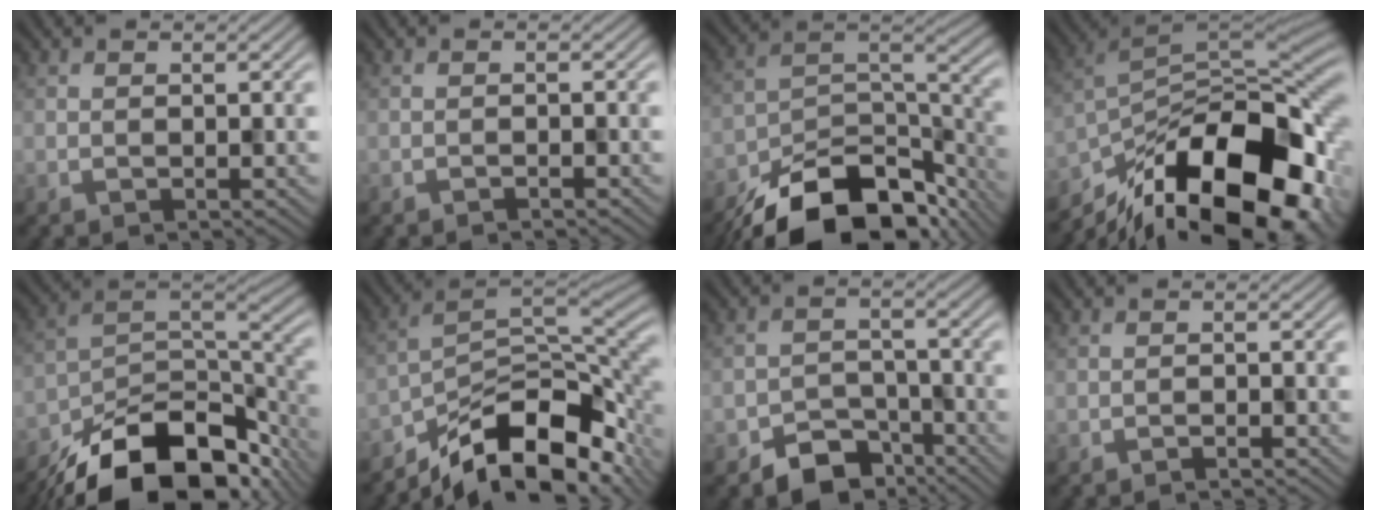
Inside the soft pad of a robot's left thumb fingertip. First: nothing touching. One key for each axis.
{"total": 0.6, "fx": -0.6, "fy": 0.0, "fz": 0.2, "tx": -0.004, "ty": 0.001, "tz": -0.013}
{"total": 16.5, "fx": -12.3, "fy": 7.4, "fz": 8.1, "tx": -0.186, "ty": -0.035, "tz": -0.183}
{"total": 18.6, "fx": -10.7, "fy": 7.8, "fz": 13.1, "tx": -0.242, "ty": -0.025, "tz": -0.177}
{"total": 17.6, "fx": -12.4, "fy": 7.9, "fz": 9.7, "tx": -0.210, "ty": -0.046, "tz": -0.185}
{"total": 13.6, "fx": -9.4, "fy": 5.2, "fz": 8.2, "tx": -0.136, "ty": -0.008, "tz": -0.157}
{"total": 6.1, "fx": -4.5, "fy": 3.5, "fz": 2.2, "tx": -0.033, "ty": -0.006, "tz": -0.085}
{"total": 0.9, "fx": -0.9, "fy": 0.0, "fz": 0.3, "tx": -0.005, "ty": 0.002, "tz": -0.018}